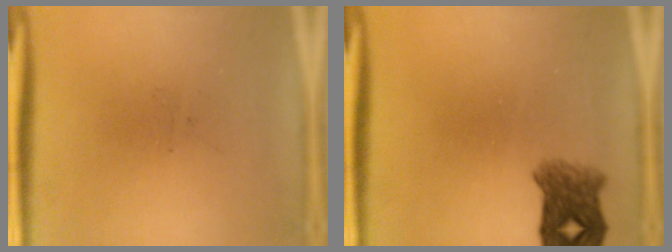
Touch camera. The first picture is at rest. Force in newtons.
{"total": 4.2}